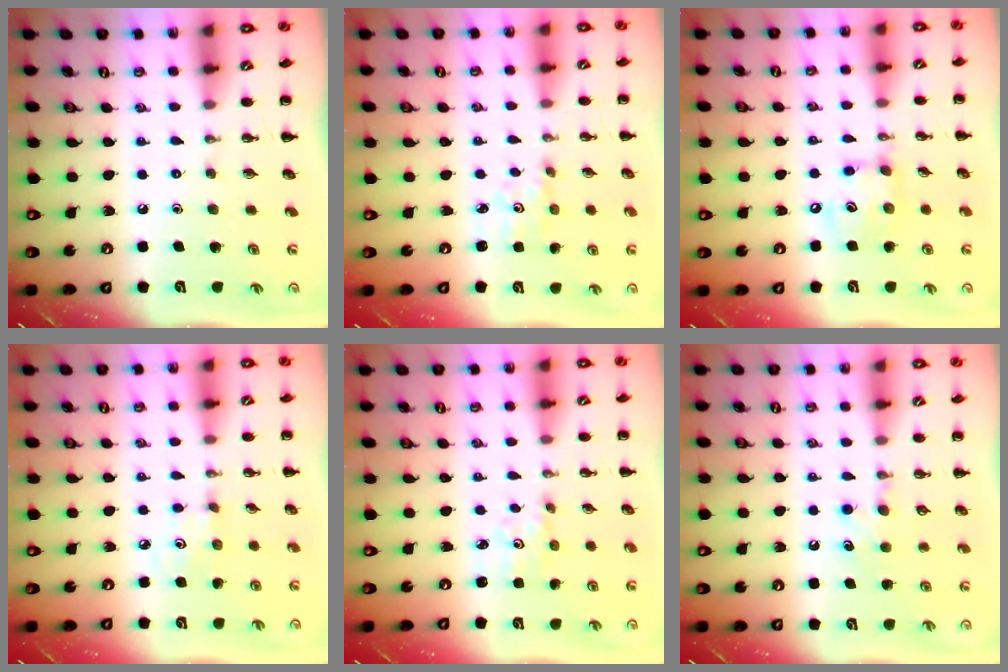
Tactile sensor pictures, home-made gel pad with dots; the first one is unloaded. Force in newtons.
{"total": 1.9, "press": 1.9, "slide": 0.5}
{"total": 8.4, "press": 8.3, "slide": 0.8}
{"total": 3.8, "press": 3.7, "slide": 1.0}
{"total": 1.9, "press": 1.9, "slide": 0.5}
{"total": 6.0, "press": 5.8, "slide": 1.7}